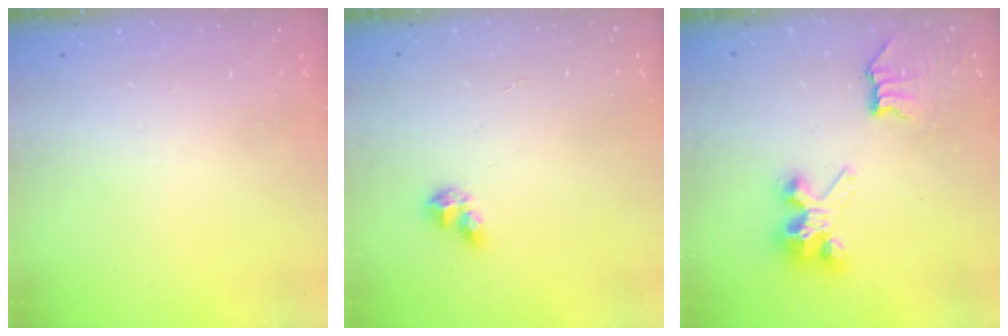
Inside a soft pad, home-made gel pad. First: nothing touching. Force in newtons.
{"total": 5.6, "press": 5.6, "slide": 0.4}
{"total": 7.3, "press": 7.3, "slide": 0.2}